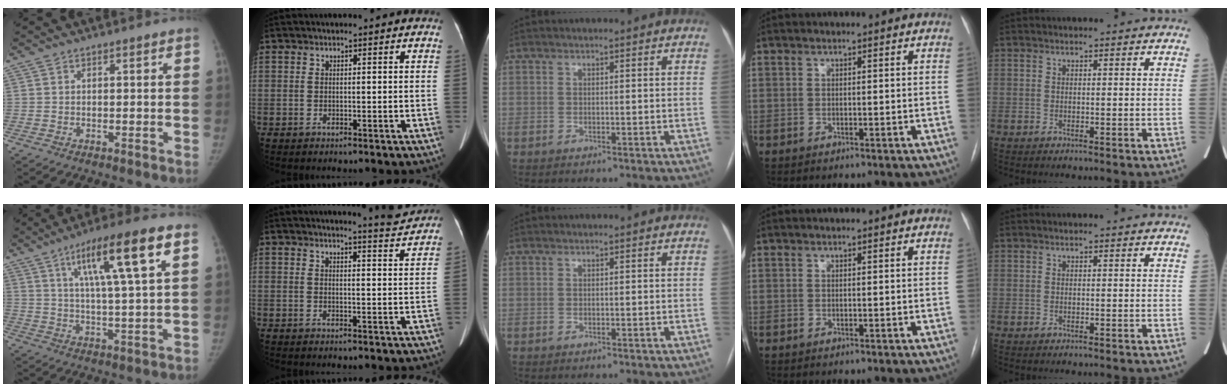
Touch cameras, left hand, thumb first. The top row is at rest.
{"thumb": {"total": 15.3, "force": [6.8, 2.0, 13.6], "torque": [-0.225, -0.010, 0.113]}, "index": {"total": 4.4, "force": [4.3, -0.9, 0.2], "torque": [-0.014, -0.022, 0.049]}}